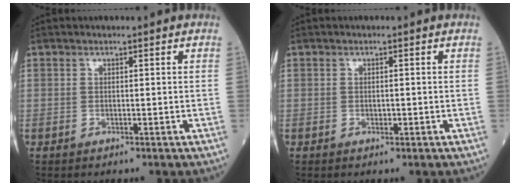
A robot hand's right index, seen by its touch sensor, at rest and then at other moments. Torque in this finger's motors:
{"motor_torque": [-0.24, -0.06, -0.03, -0.01]}